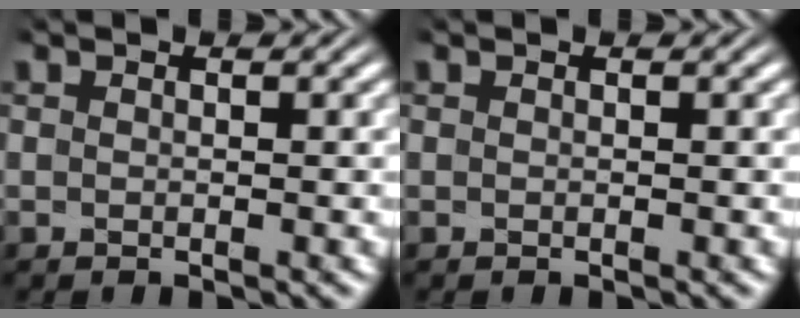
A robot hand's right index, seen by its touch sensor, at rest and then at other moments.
{"total": 0.0}